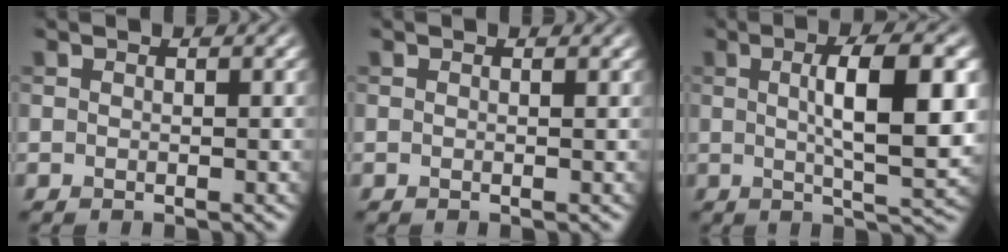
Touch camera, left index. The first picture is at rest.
{"total": 0.0}
{"total": 8.2, "force": [1.1, 2.1, 7.8], "torque": [-0.107, 0.005, 0.017]}